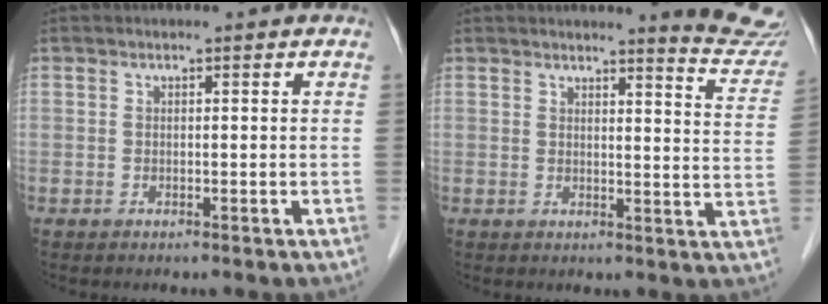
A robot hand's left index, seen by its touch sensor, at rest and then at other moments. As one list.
[{"total": 9.3, "force": [9.1, 0.0, 1.9], "torque": [-0.009, -0.069, 0.082]}]